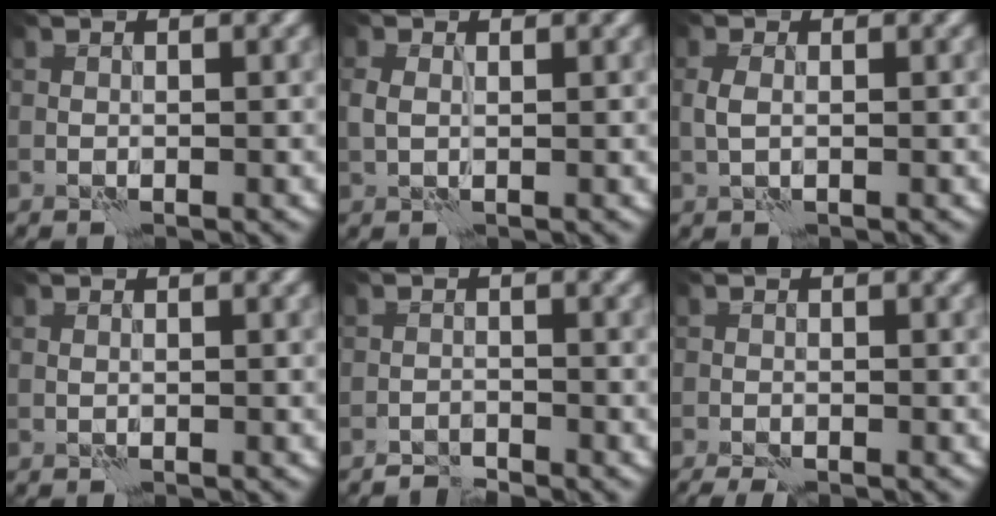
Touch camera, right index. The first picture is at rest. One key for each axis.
{"total": 0.9, "fx": 0.2, "fy": 0.6, "fz": 0.7, "tx": -0.020, "ty": 0.004, "tz": 0.006}
{"total": 1.3, "fx": 0.0, "fy": 0.6, "fz": 1.1, "tx": -0.028, "ty": 0.003, "tz": -0.002}
{"total": 0.0}
{"total": 1.6, "fx": -1.6, "fy": -0.1, "fz": 0.0, "tx": 0.001, "ty": 0.006, "tz": -0.033}
{"total": 2.1, "fx": -1.6, "fy": 0.3, "fz": 1.3, "tx": -0.033, "ty": -0.001, "tz": -0.032}